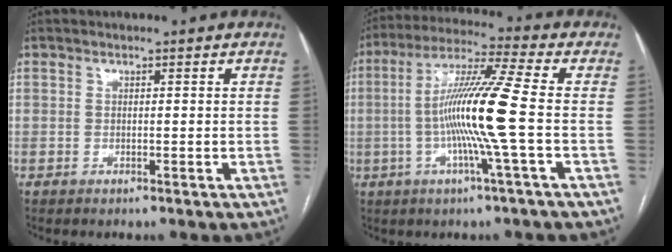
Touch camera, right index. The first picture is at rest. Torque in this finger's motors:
{"motor_torque": [2.01, -0.13, 0.90, 0.21]}